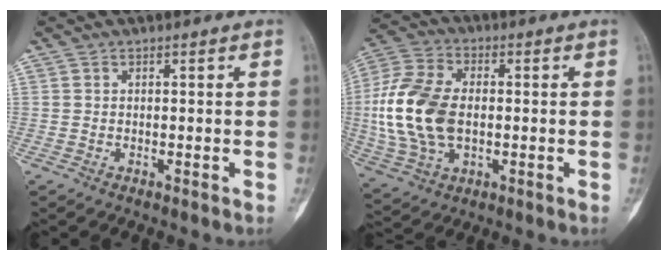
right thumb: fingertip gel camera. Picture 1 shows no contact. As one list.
[{"total": 17.1, "force": [-0.4, 10.6, 13.4], "torque": [-0.280, 0.011, -0.005]}]